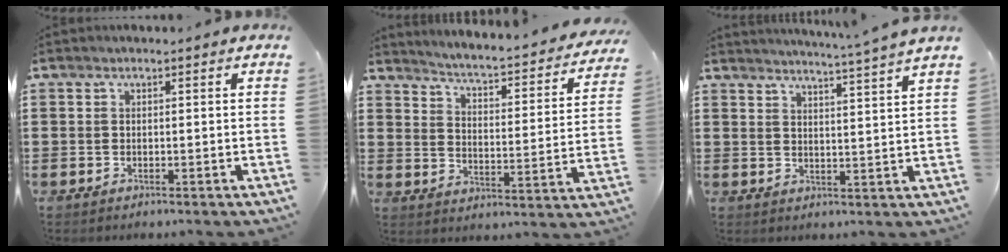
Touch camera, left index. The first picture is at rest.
{"total": 2.8, "force": [2.6, -0.5, 1.1], "torque": [-0.040, -0.037, 0.031]}
{"total": 3.9, "force": [3.5, -1.4, 0.9], "torque": [-0.030, -0.030, 0.059]}